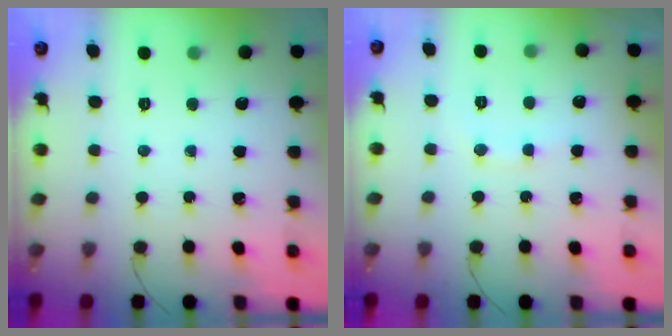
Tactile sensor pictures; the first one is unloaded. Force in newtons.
{"total": 6.9, "press": 6.8, "slide": 1.4}